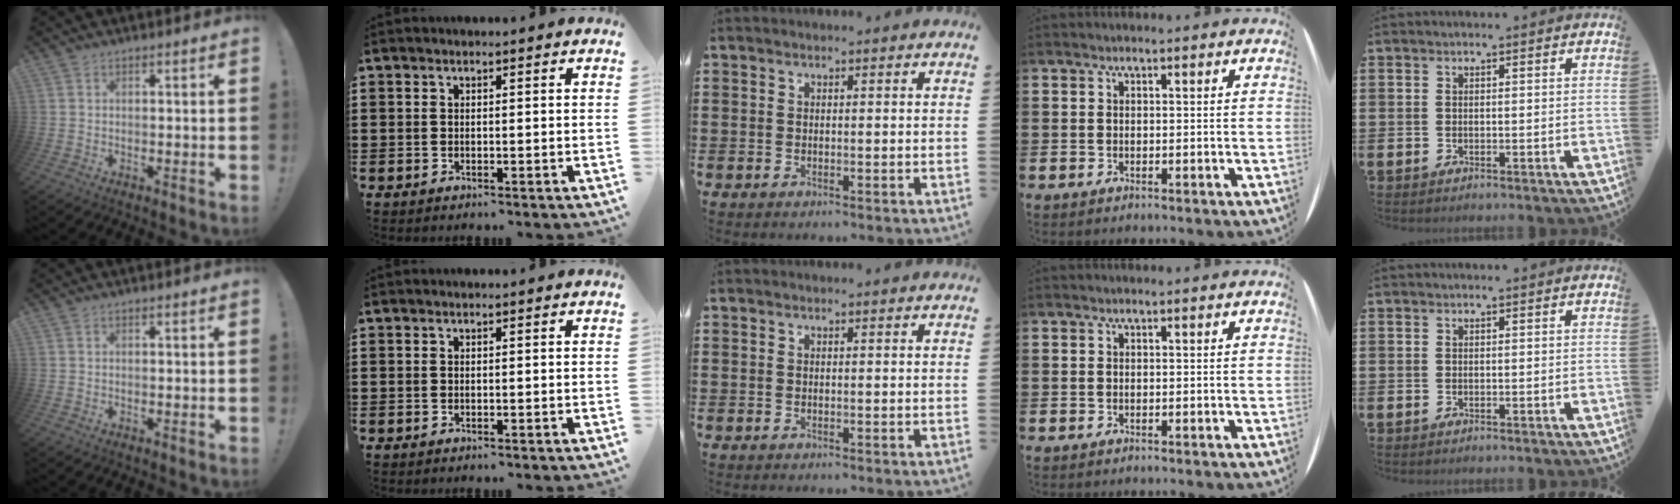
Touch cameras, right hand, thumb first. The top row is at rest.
{}